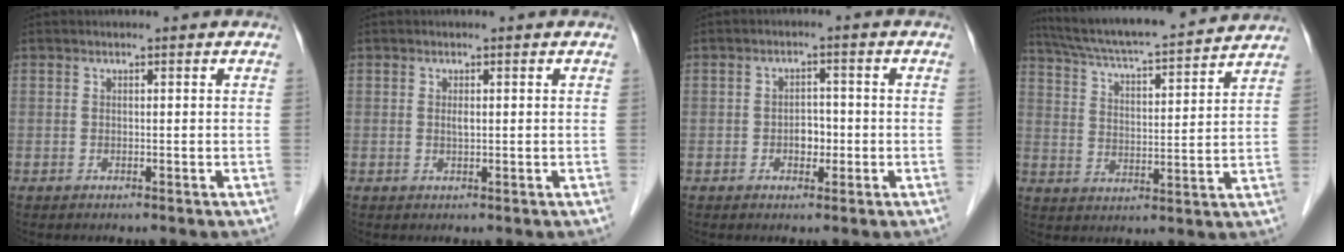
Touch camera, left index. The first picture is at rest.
{"total": 0.8, "force": [0.0, 0.2, 0.8], "torque": [-0.018, -0.004, 0.001]}
{"total": 2.8, "force": [-1.0, 1.8, 1.9], "torque": [-0.026, 0.005, -0.013]}
{"total": 18.7, "force": [17.1, 1.1, 7.4], "torque": [-0.130, 0.020, 0.260]}